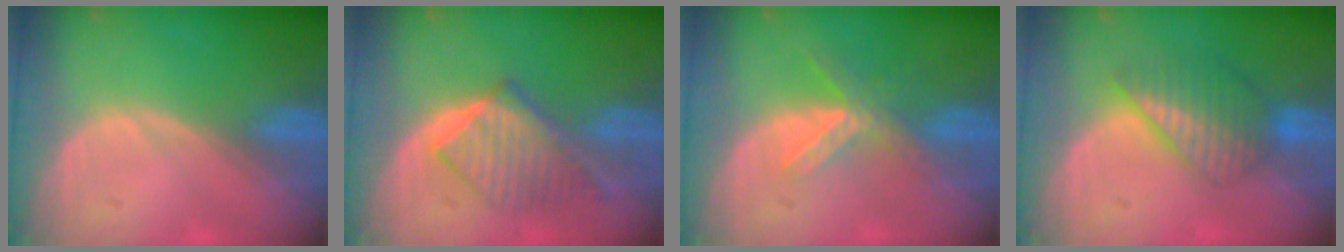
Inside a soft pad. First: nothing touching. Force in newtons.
{"total": 6.5, "press": 6.4, "slide": 1.0}
{"total": 5.6, "press": 4.9, "slide": 2.7}
{"total": 6.6, "press": 5.9, "slide": 2.9}